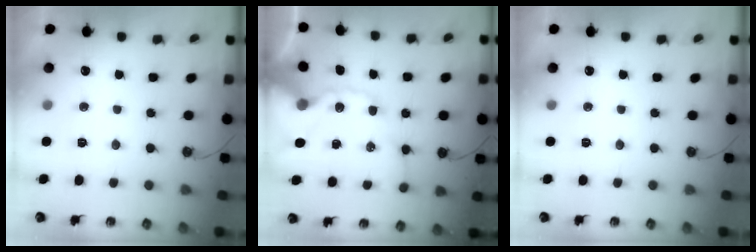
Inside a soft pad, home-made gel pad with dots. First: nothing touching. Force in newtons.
{"total": 18.1, "press": 17.9, "slide": 2.6}
{"total": 0.0}